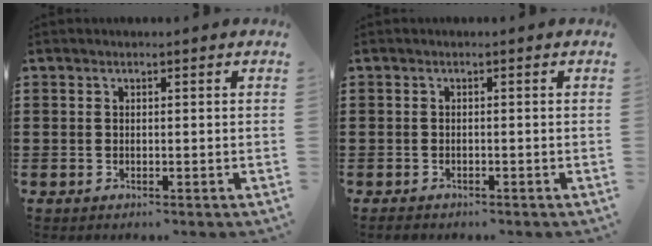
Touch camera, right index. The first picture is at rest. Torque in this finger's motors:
{"motor_torque": [0.09, 0.05, 0.04, 0.02]}